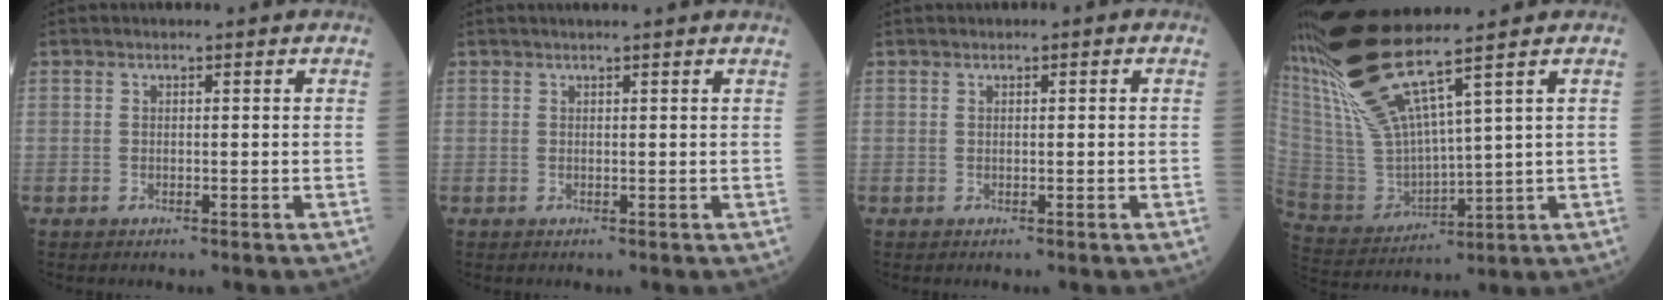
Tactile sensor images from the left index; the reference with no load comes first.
{"total": 4.4, "force": [3.9, -0.4, 2.0], "torque": [-0.023, 0.024, 0.045]}
{"total": 0.6, "force": [0.3, 0.1, 0.6], "torque": [-0.012, 0.005, 0.006]}
{"total": 13.7, "force": [10.2, -0.6, 9.1], "torque": [-0.205, -0.013, 0.216]}